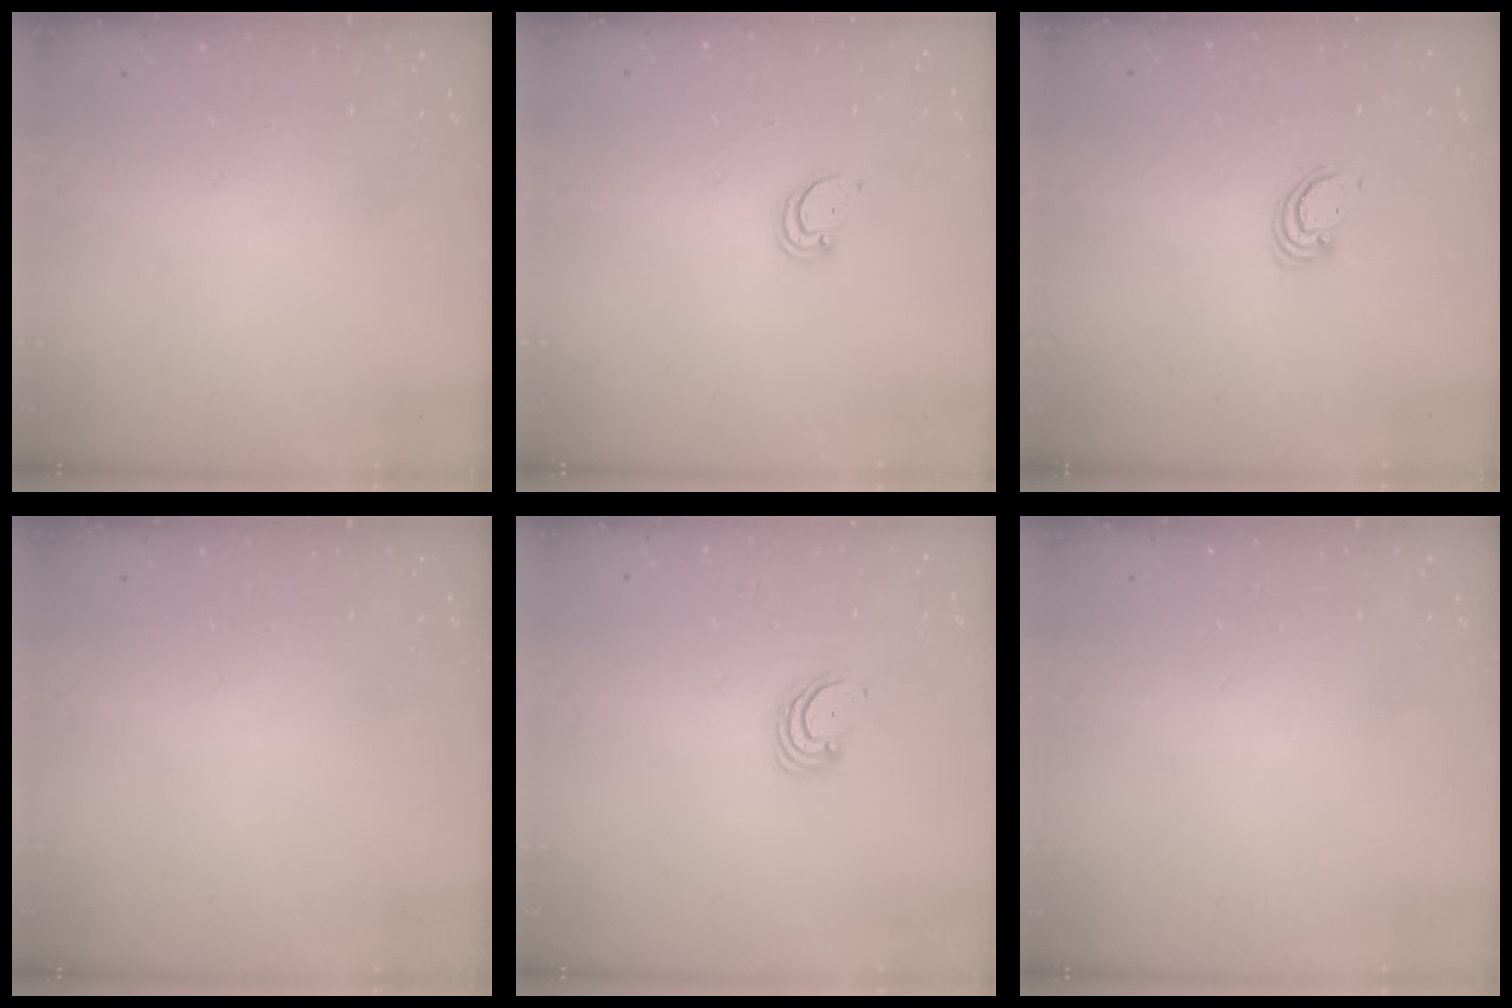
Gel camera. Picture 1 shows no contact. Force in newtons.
{"total": 1.6, "press": 1.6, "slide": 0.1}
{"total": 2.3, "press": 2.3, "slide": 0.3}
{"total": 0.0}
{"total": 2.6, "press": 2.6, "slide": 0.3}
{"total": 0.0}